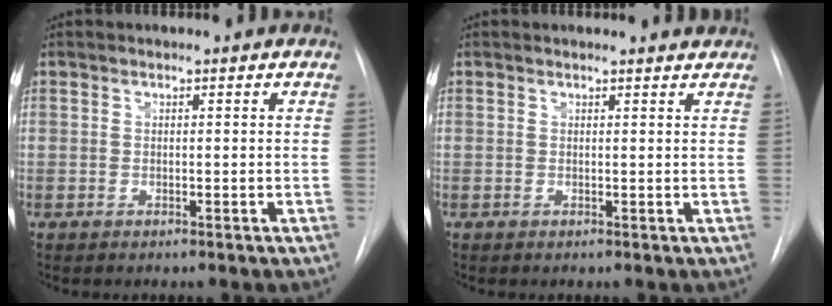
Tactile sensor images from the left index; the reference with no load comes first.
{"total": 2.7, "force": [2.6, 0.6, 0.4], "torque": [-0.009, 0.005, 0.019]}